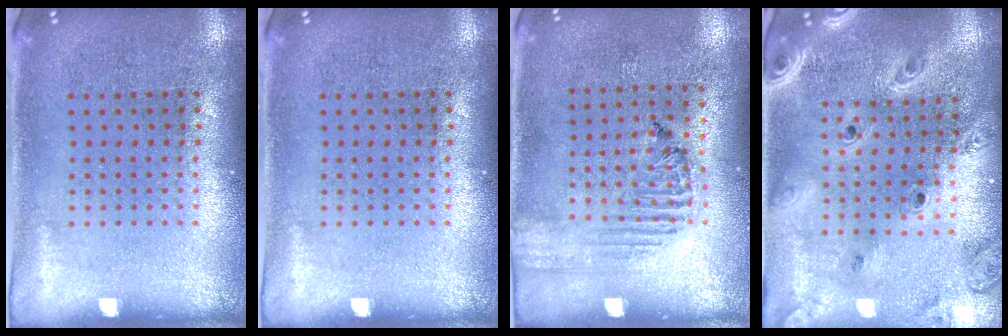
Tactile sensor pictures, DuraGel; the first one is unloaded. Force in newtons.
{"total": 0.0}
{"total": 1.5, "press": 1.5, "slide": 0.3}
{"total": 3.0, "press": 2.5, "slide": 1.6}